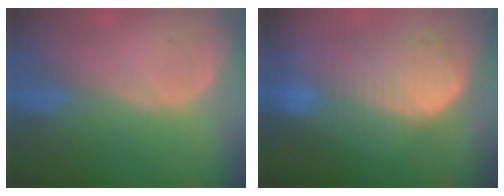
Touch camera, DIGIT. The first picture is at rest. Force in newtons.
{"total": 10.4, "press": 9.0, "slide": 5.1}